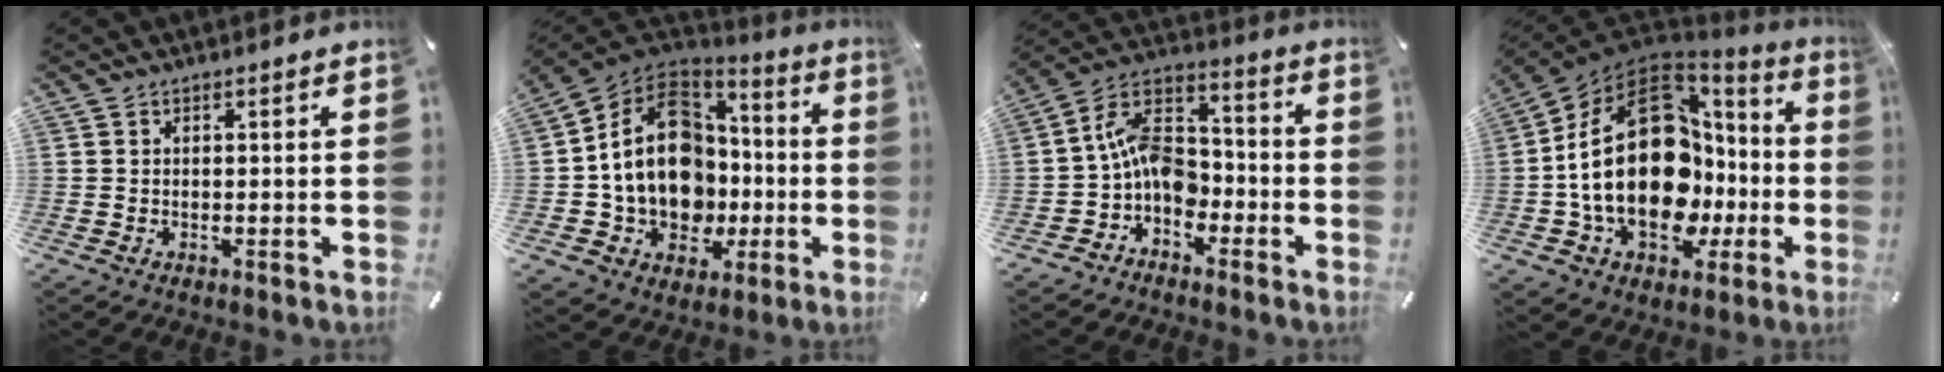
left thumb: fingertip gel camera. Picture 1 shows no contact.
{"total": 19.0, "force": [0.0, 15.7, 10.8], "torque": [-0.220, 0.001, 0.005]}
{"total": 11.4, "force": [-3.6, 8.4, 6.9], "torque": [-0.147, 0.028, -0.067]}
{"total": 30.1, "force": [-0.7, 20.1, 22.4], "torque": [-0.425, -0.006, 0.010]}